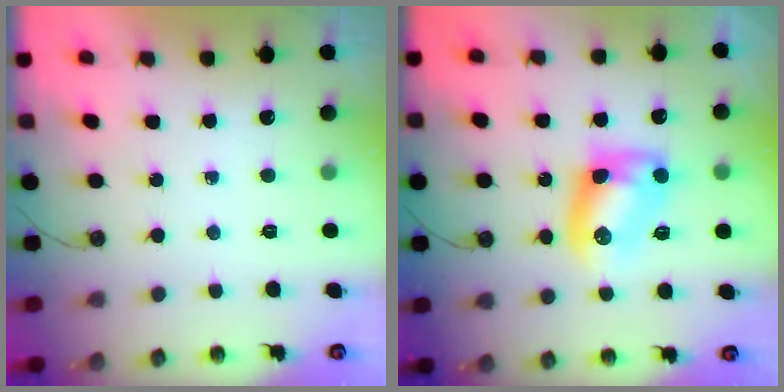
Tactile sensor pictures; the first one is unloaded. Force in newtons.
{"total": 9.2, "press": 9.2, "slide": 0.4}